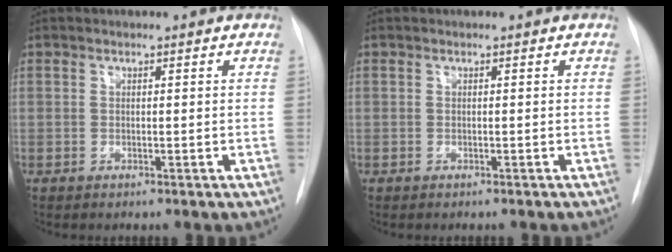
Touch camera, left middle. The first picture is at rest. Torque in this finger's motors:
{"motor_torque": [1.00, -1.13, 0.07, 0.01]}